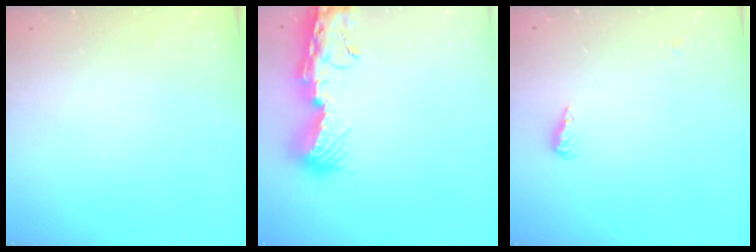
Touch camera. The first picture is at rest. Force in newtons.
{"total": 13.0, "press": 12.9, "slide": 1.3}
{"total": 8.7, "press": 5.7, "slide": 6.5}